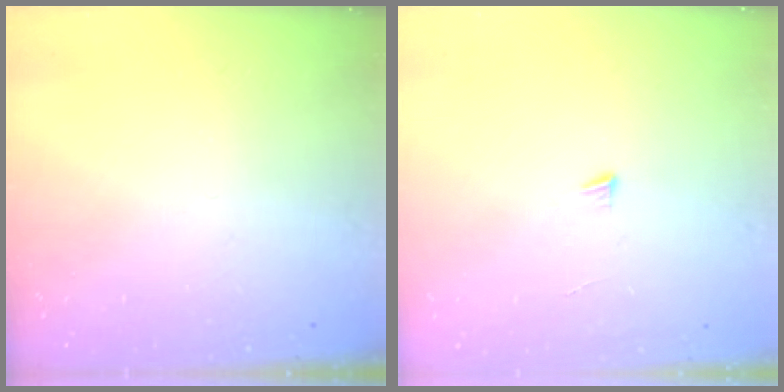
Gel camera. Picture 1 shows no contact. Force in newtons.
{"total": 3.0, "press": 3.0, "slide": 0.3}